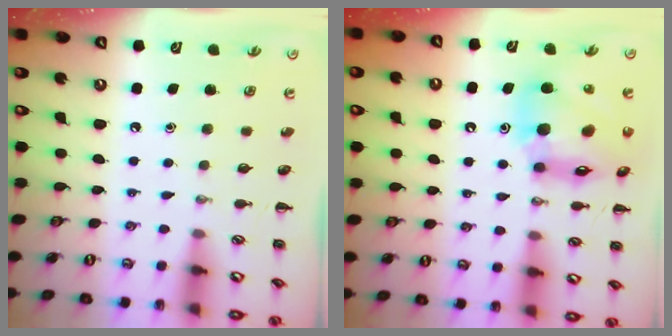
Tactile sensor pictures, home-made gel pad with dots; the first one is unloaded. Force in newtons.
{"total": 16.2, "press": 15.6, "slide": 4.3}